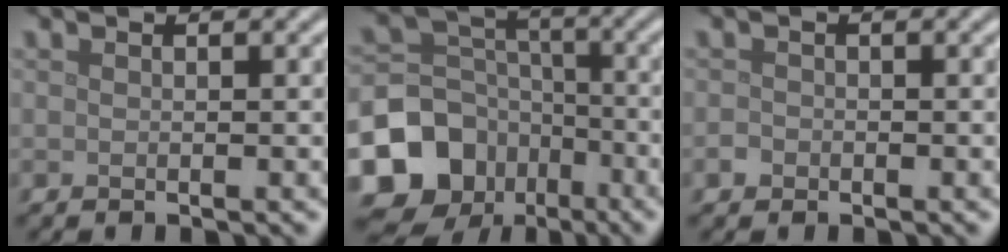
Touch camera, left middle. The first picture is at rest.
{"total": 12.9, "force": [-7.0, 10.1, 3.8], "torque": [-0.102, -0.022, -0.126]}
{"total": 0.8, "force": [-0.5, 0.7, 0.2], "torque": [-0.001, -0.001, -0.011]}